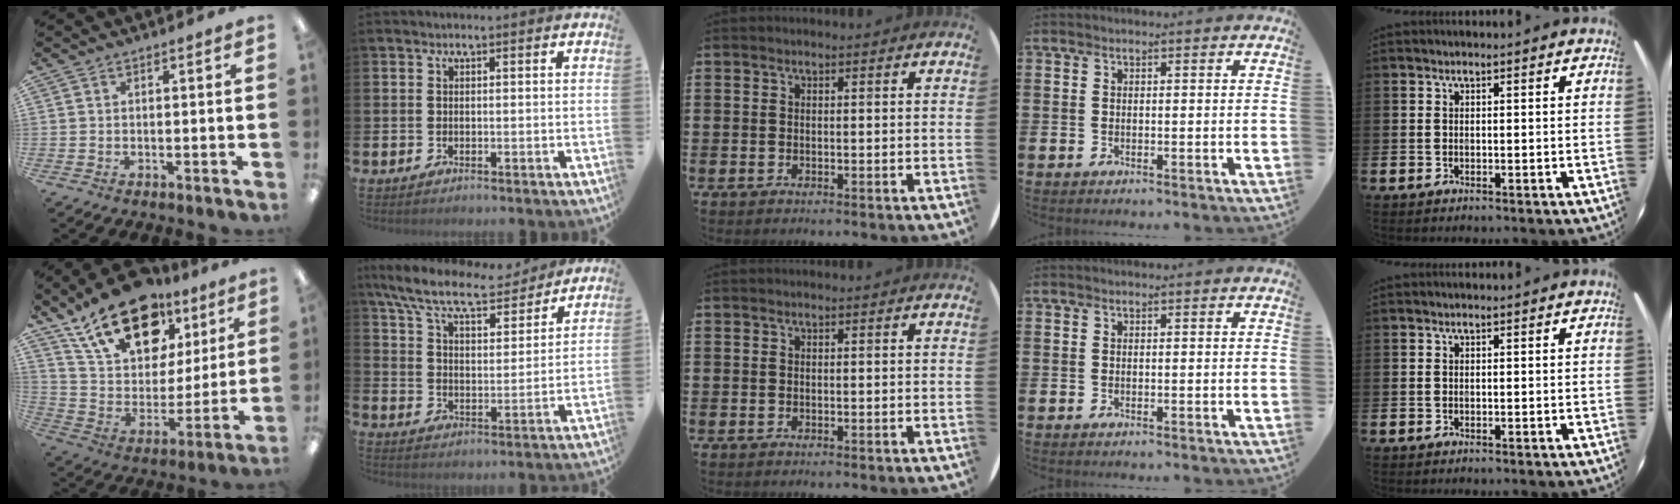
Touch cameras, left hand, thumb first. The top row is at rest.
{"thumb": {"total": 21.3, "force": [13.5, 12.0, 11.4], "torque": [-0.197, -0.064, 0.243]}, "index": {"total": 9.7, "force": [8.7, 1.9, 3.8], "torque": [-0.111, -0.050, 0.152]}}